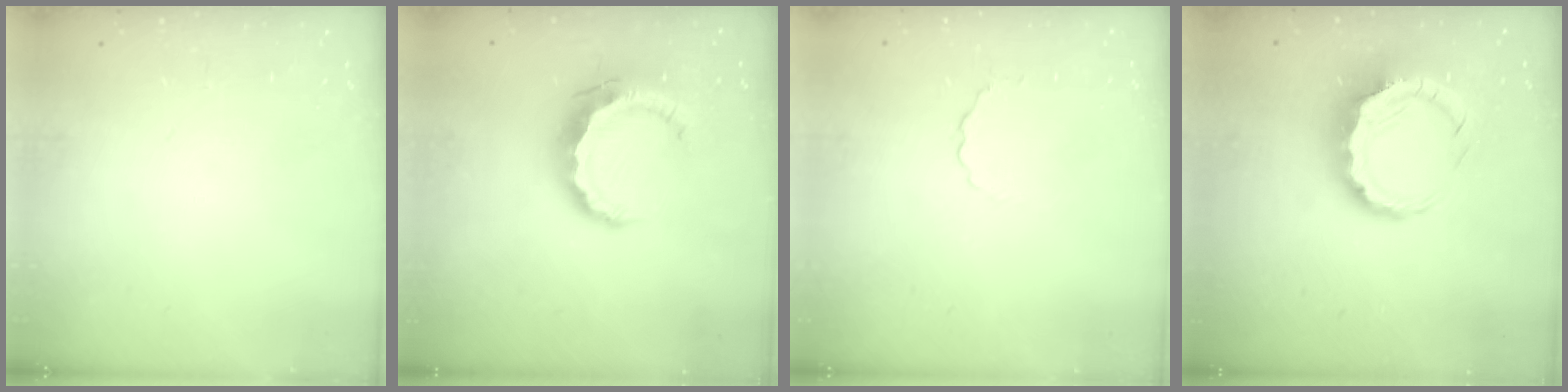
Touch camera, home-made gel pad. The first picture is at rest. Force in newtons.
{"total": 9.3, "press": 9.3, "slide": 1.2}
{"total": 2.2, "press": 2.1, "slide": 0.8}
{"total": 10.3, "press": 10.1, "slide": 1.9}